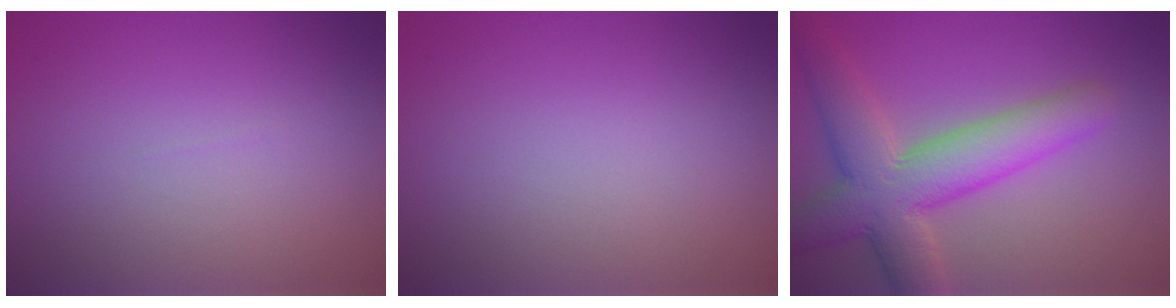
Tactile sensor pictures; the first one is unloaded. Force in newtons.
{"total": 0.0}
{"total": 8.2, "press": 8.2, "slide": 0.5}